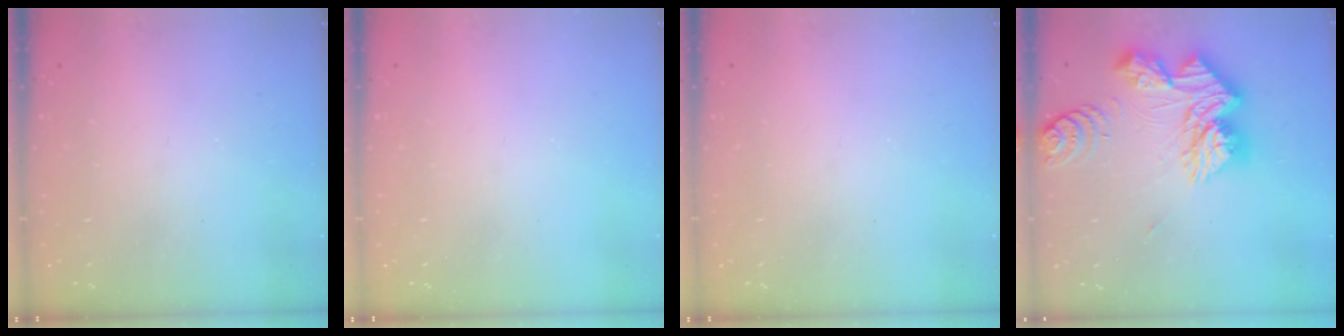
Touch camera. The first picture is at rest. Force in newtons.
{"total": 0.0}
{"total": 0.0}
{"total": 19.9, "press": 19.8, "slide": 1.7}